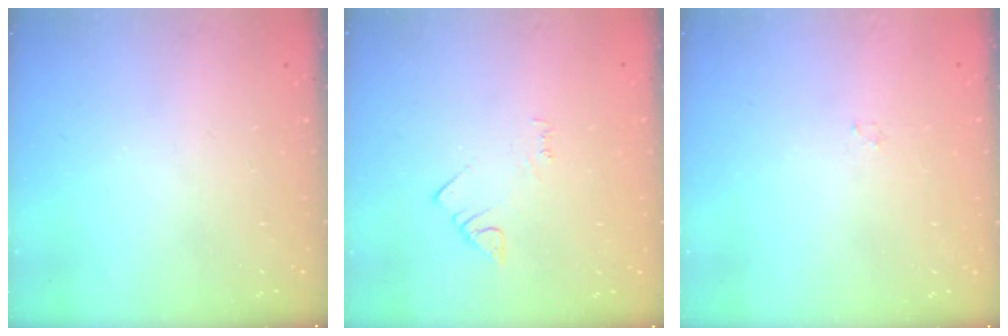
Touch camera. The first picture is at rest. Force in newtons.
{"total": 2.5, "press": 2.5, "slide": 0.4}
{"total": 0.8, "press": 0.8, "slide": 0.2}